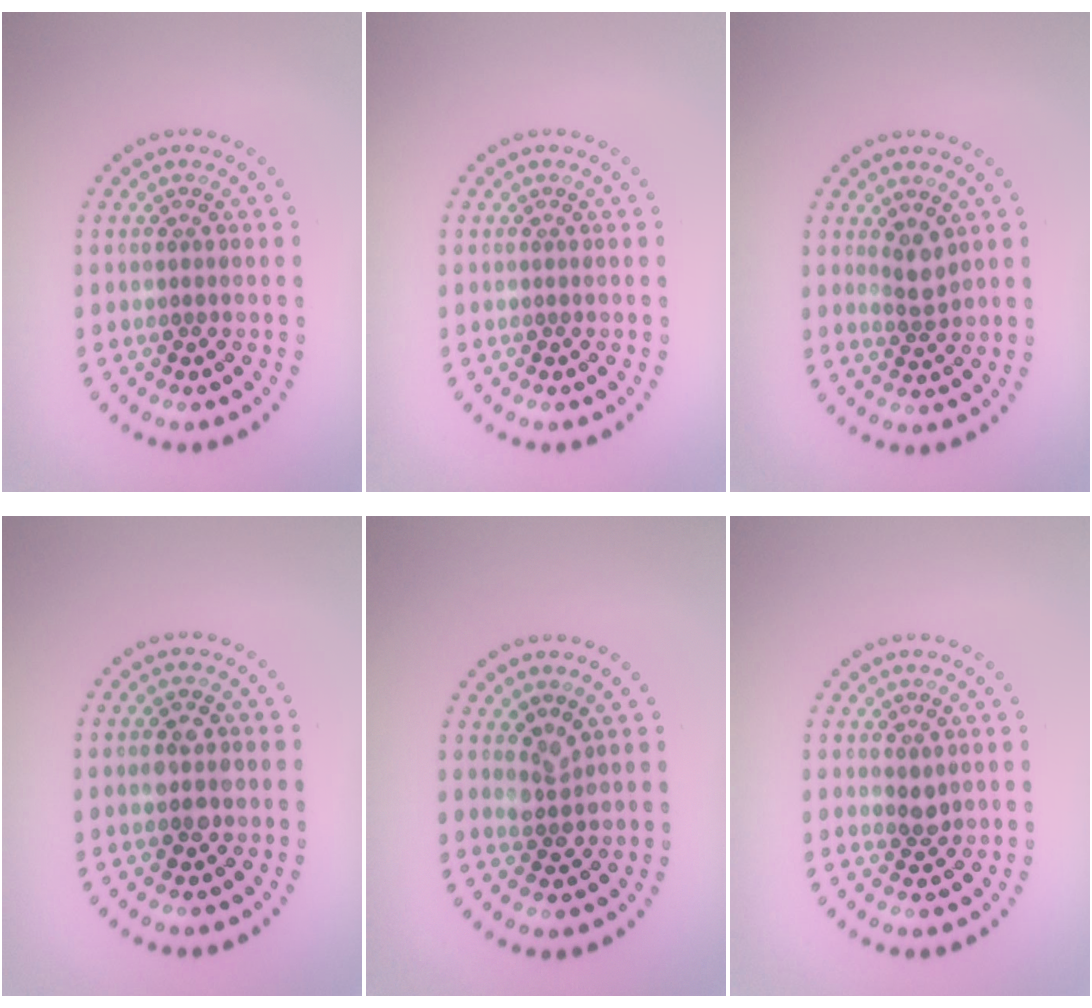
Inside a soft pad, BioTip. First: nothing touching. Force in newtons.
{"total": 0.0}
{"total": 1.9, "press": 1.5, "slide": 1.1}
{"total": 2.4, "press": 2.4, "slide": 0.2}
{"total": 1.9, "press": 1.7, "slide": 0.8}
{"total": 1.2, "press": 1.2, "slide": 0.3}